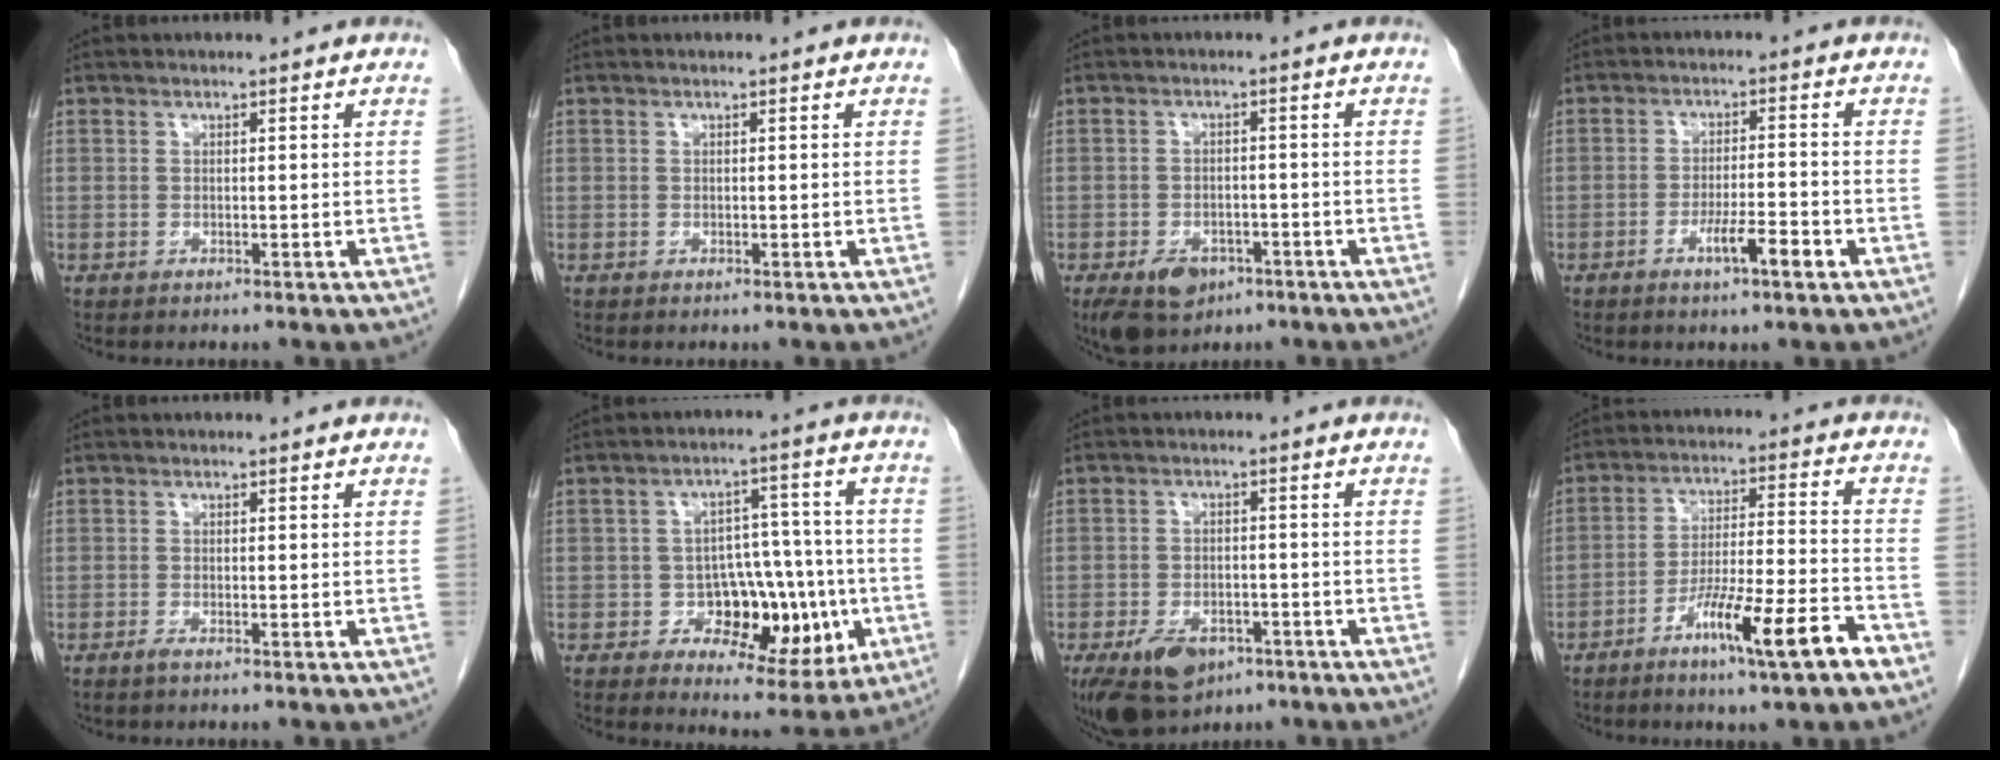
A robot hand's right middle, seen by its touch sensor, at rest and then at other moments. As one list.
[{"total": 0.0}, {"total": 7.1, "force": [-4.3, 4.4, 3.6], "torque": [-0.062, -0.003, -0.061]}, {"total": 5.0, "force": [-2.6, 0.4, 4.2], "torque": [-0.071, -0.002, -0.045]}, {"total": 0.9, "force": [-0.7, 0.0, 0.5], "torque": [-0.012, -0.001, -0.013]}, {"total": 11.6, "force": [-3.0, 6.7, 9.0], "torque": [-0.106, 0.025, -0.030]}, {"total": 9.4, "force": [-5.6, 5.4, 5.3], "torque": [-0.094, -0.004, -0.085]}, {"total": 11.6, "force": [-6.9, 0.0, 9.3], "torque": [-0.156, -0.003, -0.116]}]